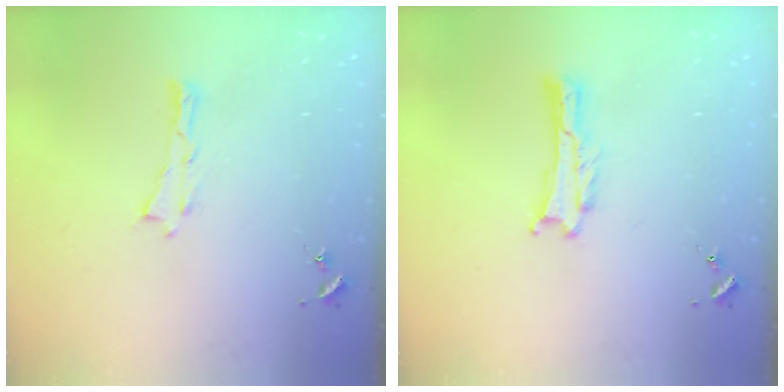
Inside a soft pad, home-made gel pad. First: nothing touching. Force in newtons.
{"total": 0.0}